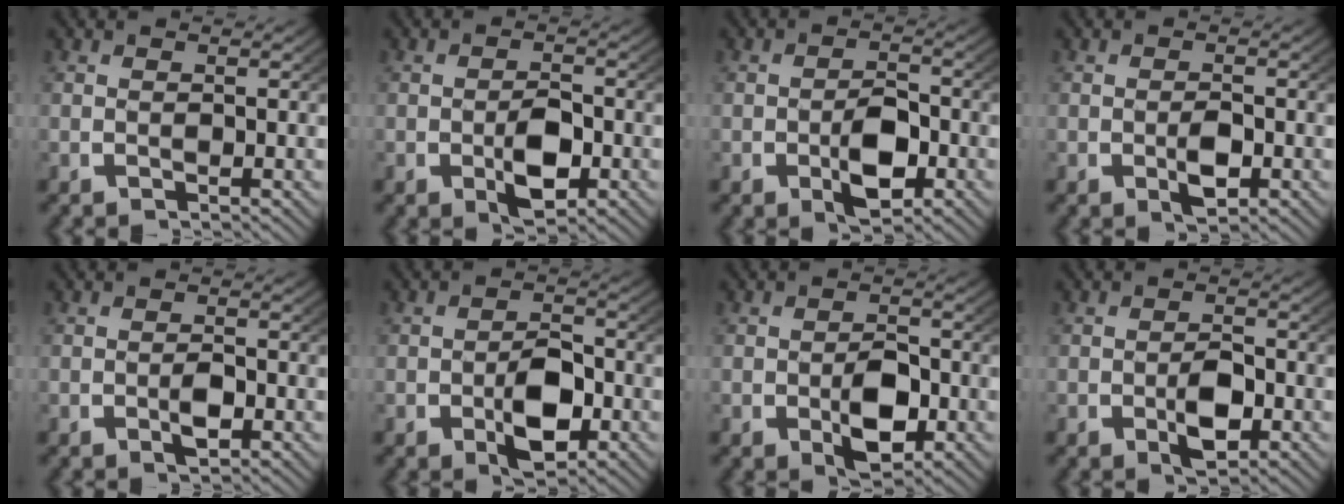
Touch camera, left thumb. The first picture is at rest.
{"total": 4.2, "force": [-0.9, 2.6, 3.2], "torque": [-0.059, -0.020, -0.006]}
{"total": 4.8, "force": [-1.1, 3.0, 3.6], "torque": [-0.065, -0.024, -0.007]}
{"total": 2.5, "force": [-0.5, 1.5, 2.0], "torque": [-0.033, -0.009, -0.006]}
{"total": 1.8, "force": [-0.5, 1.0, 1.5], "torque": [-0.024, -0.005, -0.006]}
{"total": 5.5, "force": [-1.2, 3.4, 4.1], "torque": [-0.073, -0.026, -0.008]}
{"total": 4.9, "force": [-1.0, 3.2, 3.6], "torque": [-0.068, -0.025, -0.004]}
{"total": 3.7, "force": [-0.8, 2.2, 2.8], "torque": [-0.050, -0.017, -0.007]}